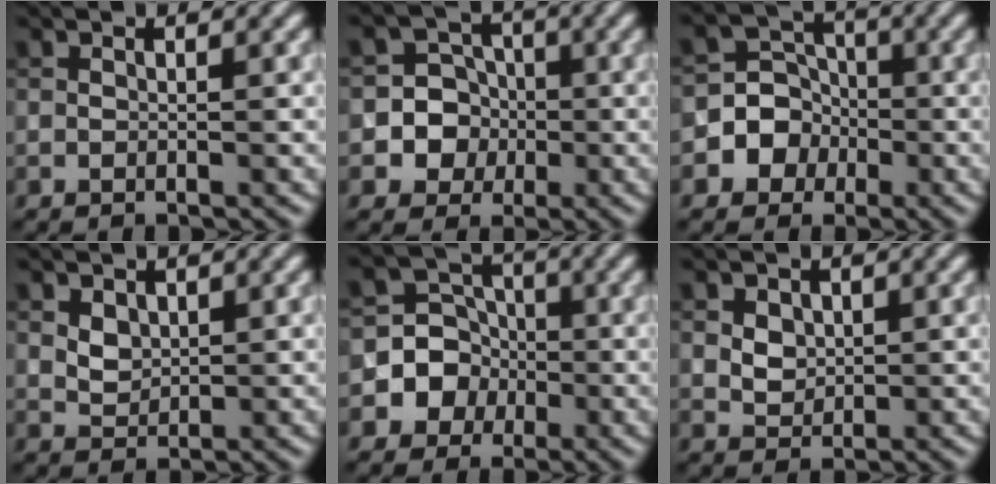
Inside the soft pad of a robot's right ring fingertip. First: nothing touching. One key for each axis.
{"total": 7.2, "fx": -1.4, "fy": 6.9, "fz": 1.3, "tx": -0.016, "ty": 0.024, "tz": -0.047}
{"total": 6.8, "fx": -2.5, "fy": 6.3, "fz": 1.1, "tx": -0.004, "ty": 0.016, "tz": -0.068}
{"total": 1.7, "fx": 0.7, "fy": 1.3, "fz": 0.9, "tx": -0.020, "ty": -0.002, "tz": 0.014}
{"total": 7.6, "fx": -2.5, "fy": 7.1, "fz": 1.2, "tx": -0.007, "ty": 0.016, "tz": -0.067}
{"total": 2.5, "fx": 0.9, "fy": 1.9, "fz": 1.4, "tx": -0.032, "ty": 0.006, "tz": 0.021}